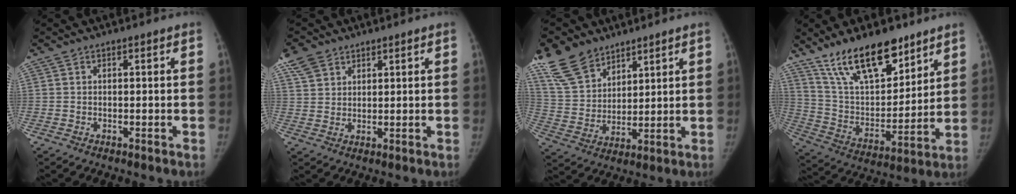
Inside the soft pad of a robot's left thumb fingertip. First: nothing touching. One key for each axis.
{"total": 5.4, "fx": 3.7, "fy": 3.4, "fz": 2.0, "tx": -0.032, "ty": -0.005, "tz": 0.080}
{"total": 13.3, "fx": 9.6, "fy": 7.5, "fz": 5.4, "tx": -0.088, "ty": -0.032, "tz": 0.198}
{"total": 19.5, "fx": 13.9, "fy": 8.0, "fz": 11.1, "tx": -0.146, "ty": -0.072, "tz": 0.254}